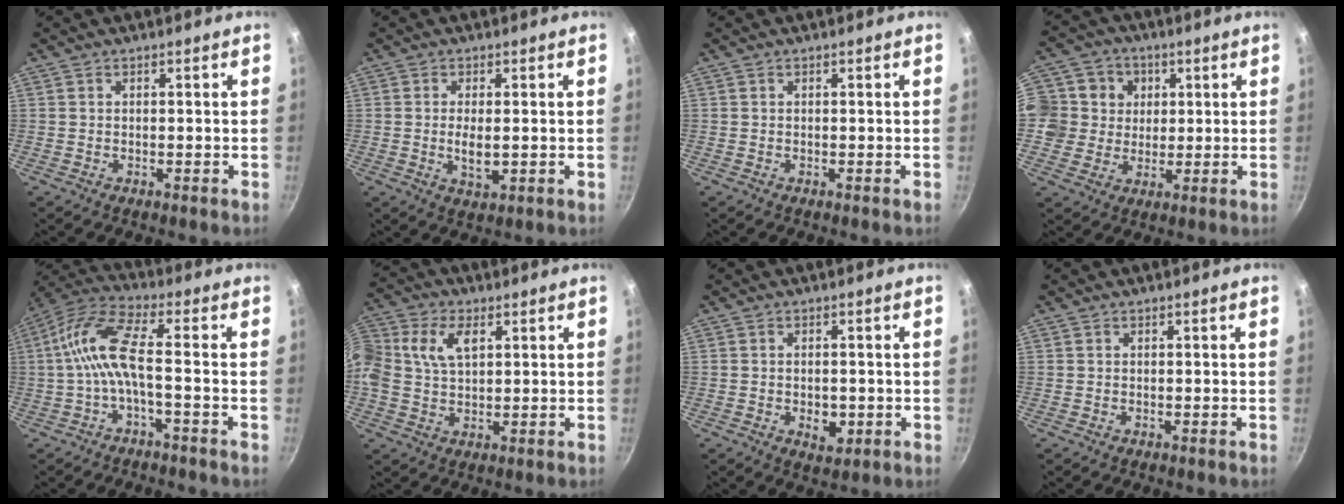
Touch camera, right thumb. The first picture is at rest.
{"total": 4.9, "force": [-0.1, 2.0, 4.5], "torque": [-0.090, -0.009, -0.001]}
{"total": 0.0}
{"total": 10.9, "force": [2.3, 10.1, 3.2], "torque": [-0.025, 0.006, 0.028]}
{"total": 10.1, "force": [-1.6, 2.7, 9.6], "torque": [-0.220, 0.035, -0.043]}
{"total": 13.8, "force": [3.8, 9.6, 9.1], "torque": [-0.201, 0.030, 0.062]}
{"total": 4.3, "force": [-0.9, 2.7, 3.2], "torque": [-0.039, 0.000, -0.009]}
{"total": 0.0}